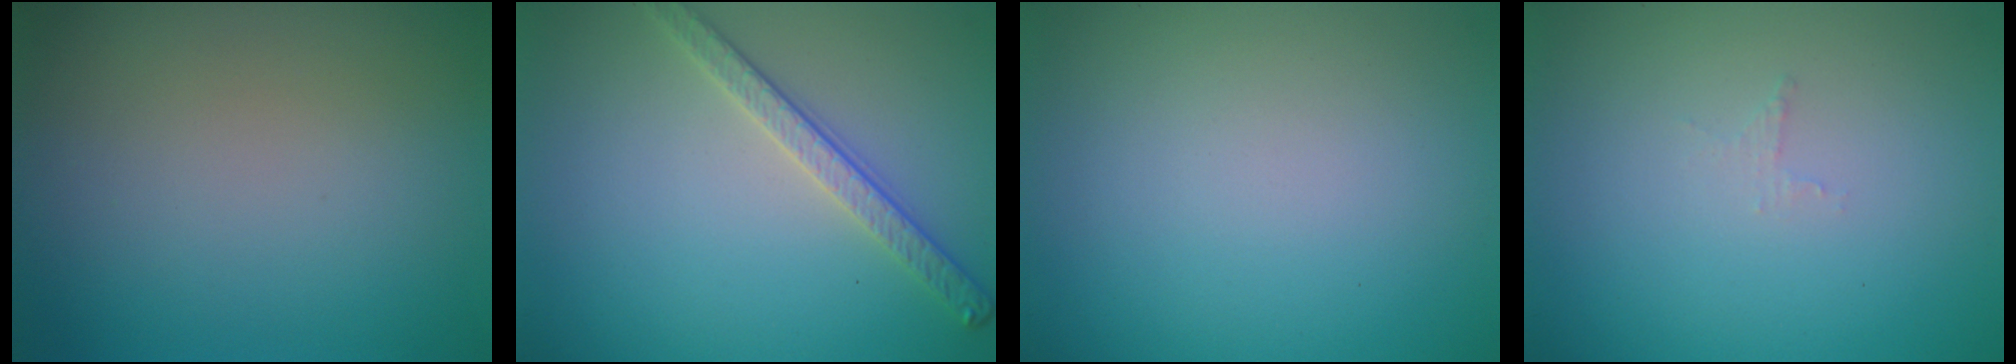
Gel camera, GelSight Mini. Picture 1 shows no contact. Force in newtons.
{"total": 2.7, "press": 2.6, "slide": 0.9}
{"total": 0.0}
{"total": 0.7, "press": 0.6, "slide": 0.2}